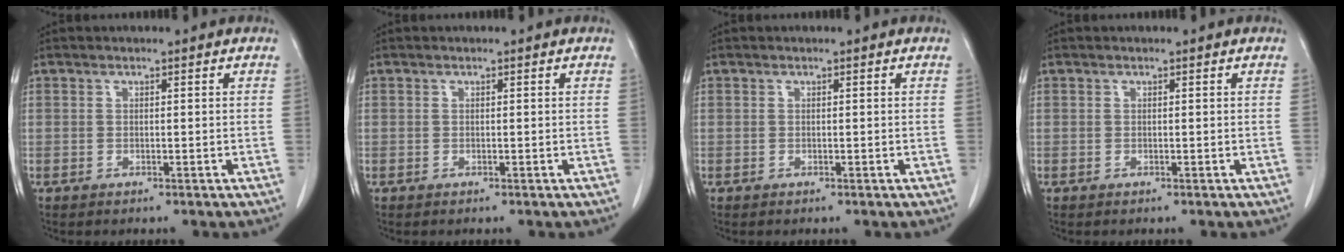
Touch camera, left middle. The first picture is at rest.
{"total": 0.0}
{"total": 0.0}
{"total": 0.0}